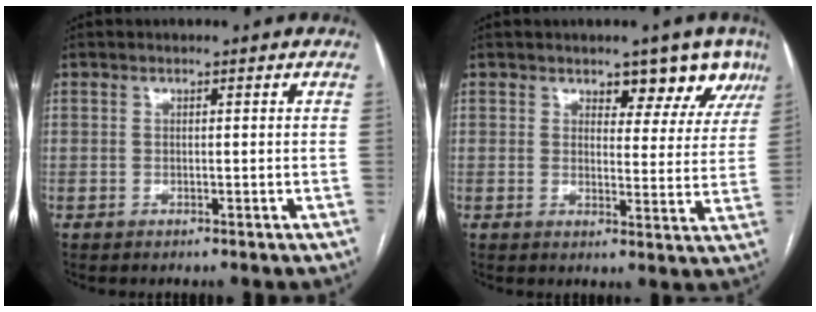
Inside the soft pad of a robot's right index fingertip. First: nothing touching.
{"total": 6.6, "force": [4.8, 3.4, 3.0], "torque": [-0.014, -0.004, 0.051]}